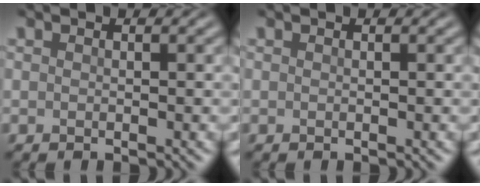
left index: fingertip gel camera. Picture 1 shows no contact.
{"total": 0.0}